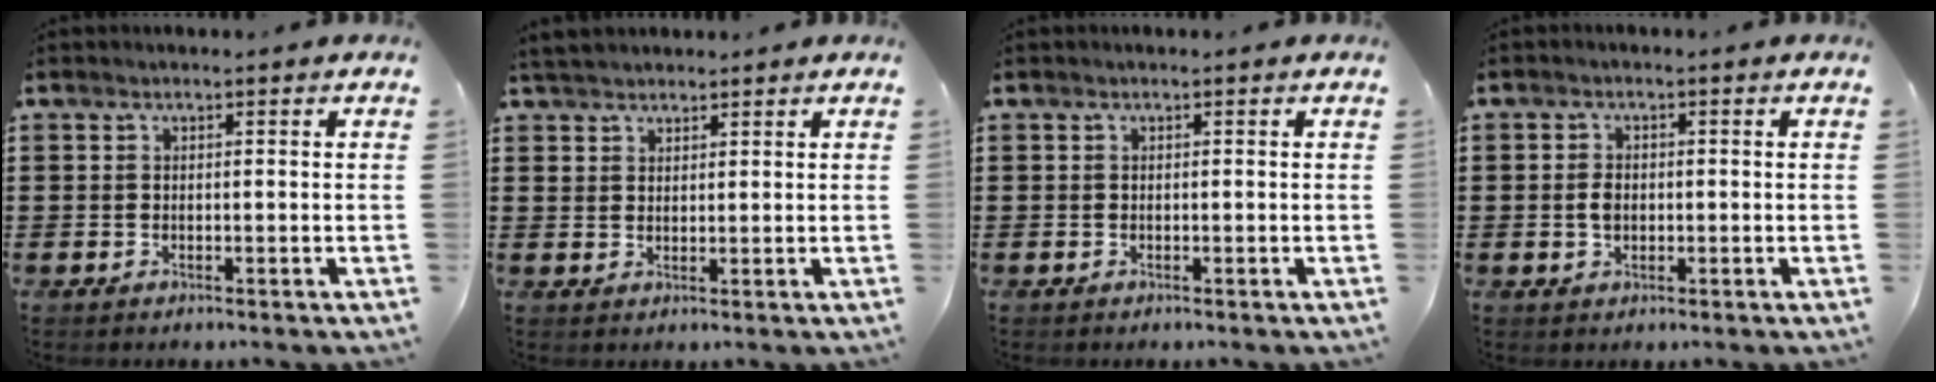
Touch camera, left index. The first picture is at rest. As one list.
[{"total": 3.0, "force": [2.7, 1.3, 0.2], "torque": [-0.013, 0.002, 0.053]}, {"total": 0.0}, {"total": 2.3, "force": [-0.1, 1.4, 1.8], "torque": [-0.037, 0.004, -0.002]}]